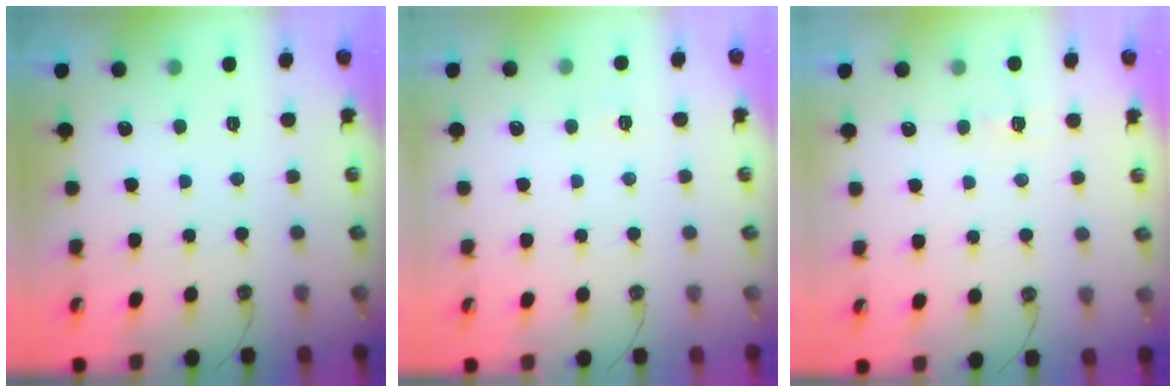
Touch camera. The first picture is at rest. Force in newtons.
{"total": 2.7, "press": 2.7, "slide": 0.3}
{"total": 6.2, "press": 6.1, "slide": 0.8}